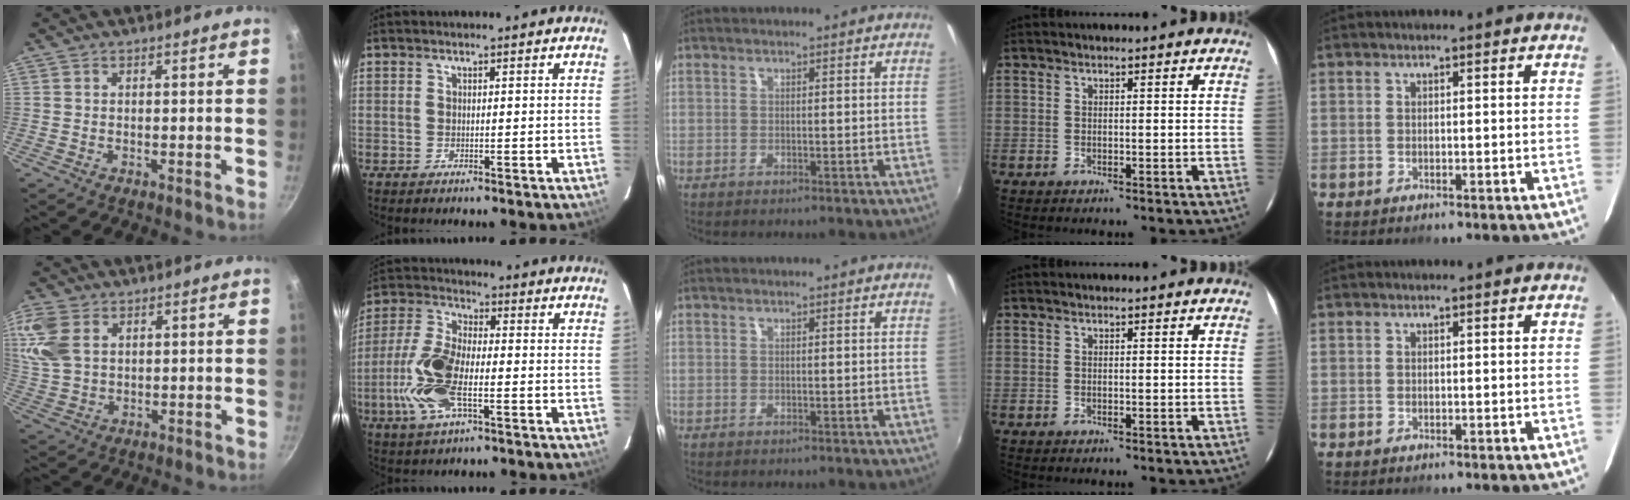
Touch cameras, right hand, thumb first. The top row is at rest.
{"thumb": {"total": 10.3, "force": [3.9, 7.0, 6.5], "torque": [-0.139, -0.002, 0.081]}, "index": {"total": 13.0, "force": [-3.8, 5.1, 11.4], "torque": [-0.255, -0.002, -0.079]}}